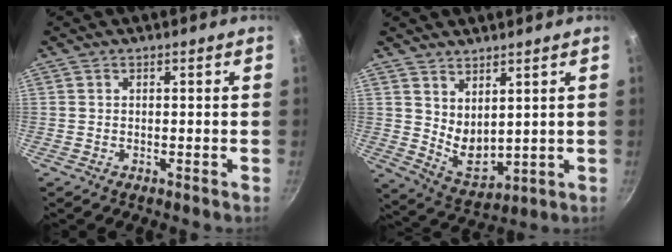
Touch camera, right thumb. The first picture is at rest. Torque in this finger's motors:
{"motor_torque": [-0.73, 0.68, -0.14, 0.20, 0.06]}